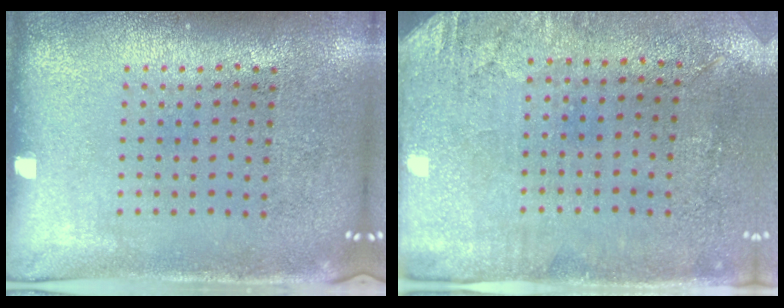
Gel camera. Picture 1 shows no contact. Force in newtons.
{"total": 2.9, "press": 2.4, "slide": 1.7}